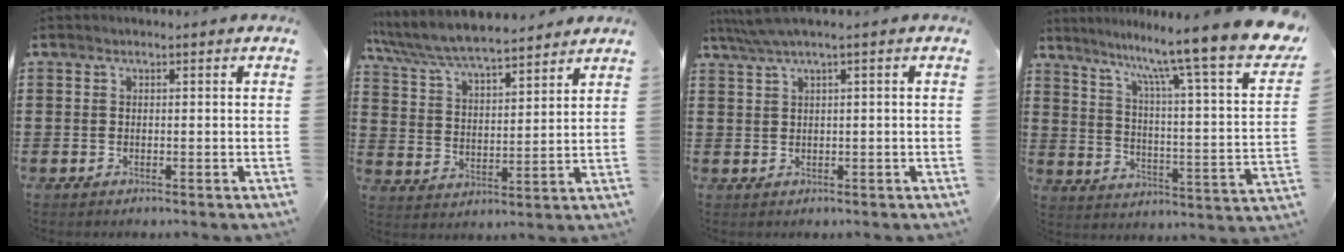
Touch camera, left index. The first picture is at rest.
{"total": 7.0, "force": [6.5, 0.7, 2.3], "torque": [-0.074, -0.037, 0.113]}
{"total": 2.3, "force": [0.8, -0.1, 2.2], "torque": [-0.048, -0.004, 0.011]}
{"total": 11.5, "force": [9.5, -1.1, 6.3], "torque": [-0.133, -0.085, 0.144]}